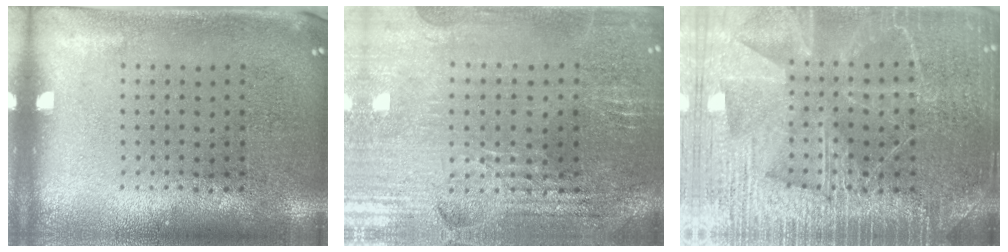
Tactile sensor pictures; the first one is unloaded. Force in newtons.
{"total": 2.9, "press": 2.8, "slide": 0.5}
{"total": 6.5, "press": 6.4, "slide": 0.8}